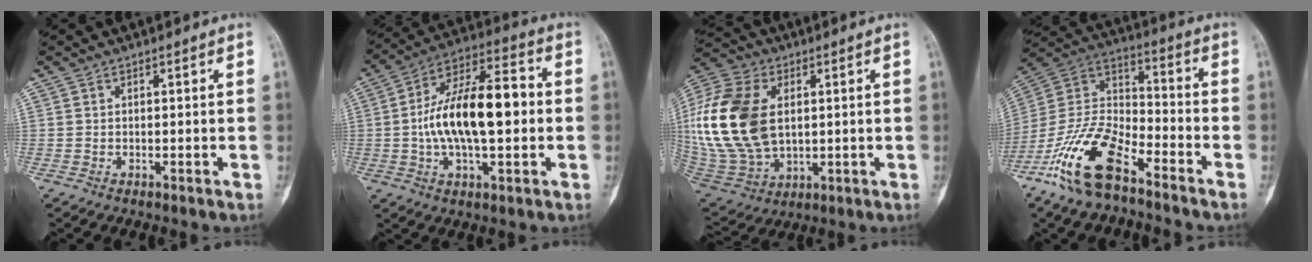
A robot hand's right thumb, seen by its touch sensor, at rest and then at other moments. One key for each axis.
{"total": 18.7, "fx": -0.3, "fy": 8.3, "fz": 16.8, "tx": -0.286, "ty": 0.033, "tz": -0.010}
{"total": 24.5, "fx": 3.1, "fy": 15.8, "fz": 18.5, "tx": -0.405, "ty": -0.011, "tz": 0.067}
{"total": 17.6, "fx": -11.1, "fy": 6.9, "fz": 11.8, "tx": -0.236, "ty": 0.064, "tz": -0.216}